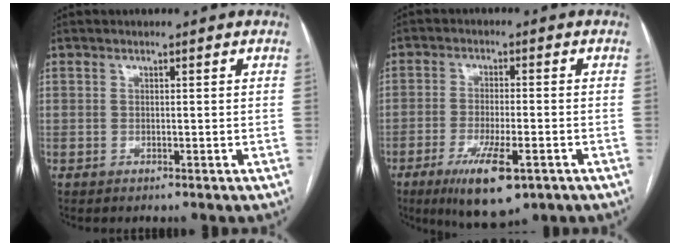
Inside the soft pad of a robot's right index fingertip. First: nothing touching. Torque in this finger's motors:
{"motor_torque": [1.11, -0.67, 0.68, 0.15]}